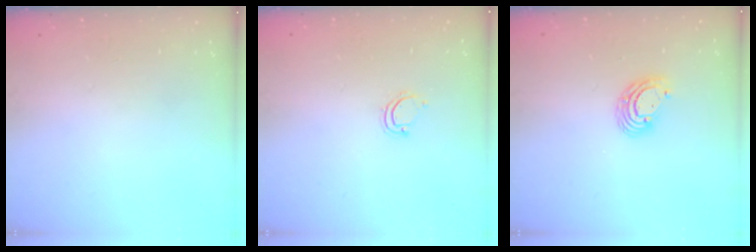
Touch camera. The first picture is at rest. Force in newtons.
{"total": 3.7, "press": 3.7, "slide": 0.3}
{"total": 5.8, "press": 5.8, "slide": 0.4}